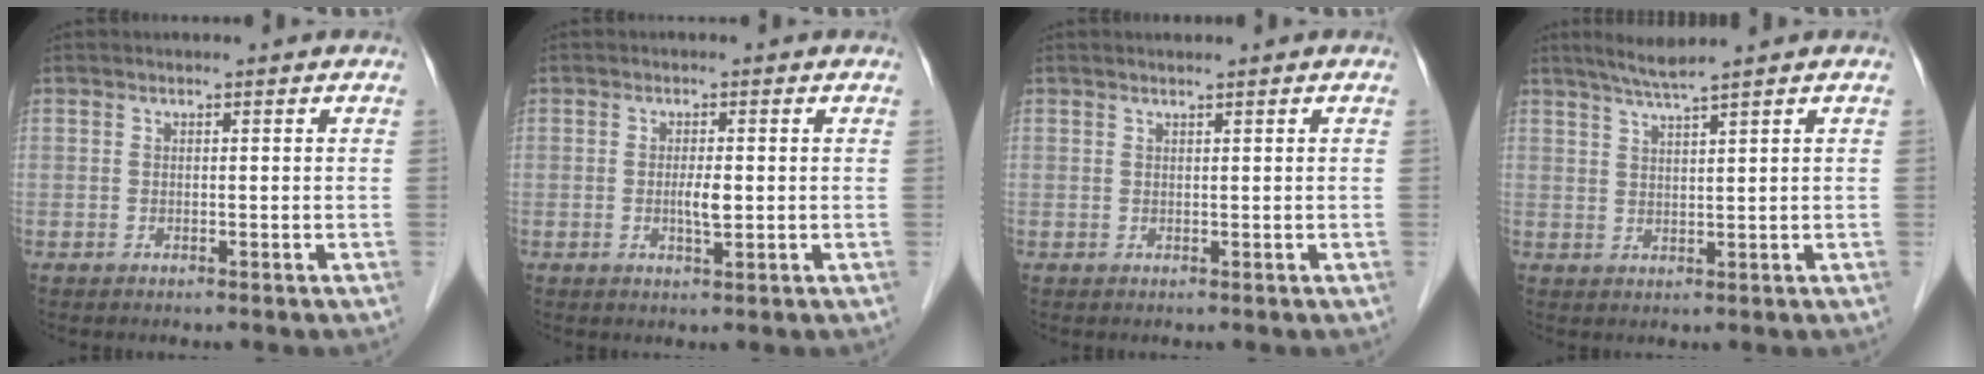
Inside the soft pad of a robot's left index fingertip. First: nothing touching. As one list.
[{"total": 2.3, "force": [-0.1, 0.4, 2.2], "torque": [-0.042, -0.001, -0.001]}, {"total": 0.7, "force": [0.7, -0.1, 0.3], "torque": [-0.009, 0.004, 0.014]}, {"total": 3.9, "force": [3.2, -1.0, 2.0], "torque": [-0.043, -0.002, 0.064]}]